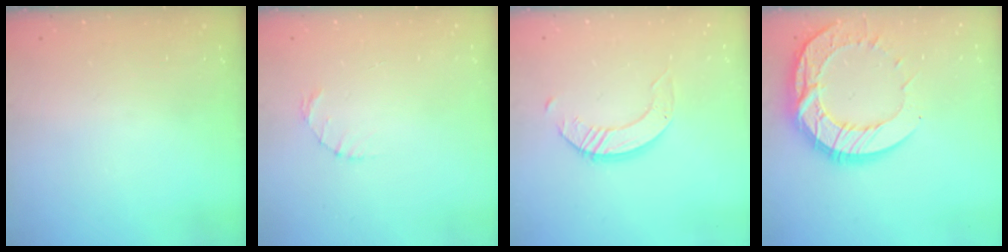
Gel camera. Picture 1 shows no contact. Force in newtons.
{"total": 1.4, "press": 1.4, "slide": 0.2}
{"total": 4.0, "press": 4.0, "slide": 0.1}
{"total": 14.6, "press": 14.6, "slide": 1.2}